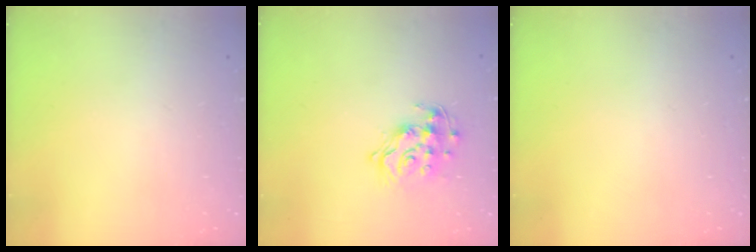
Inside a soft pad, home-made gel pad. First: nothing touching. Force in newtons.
{"total": 14.1, "press": 14.0, "slide": 1.0}
{"total": 0.0}